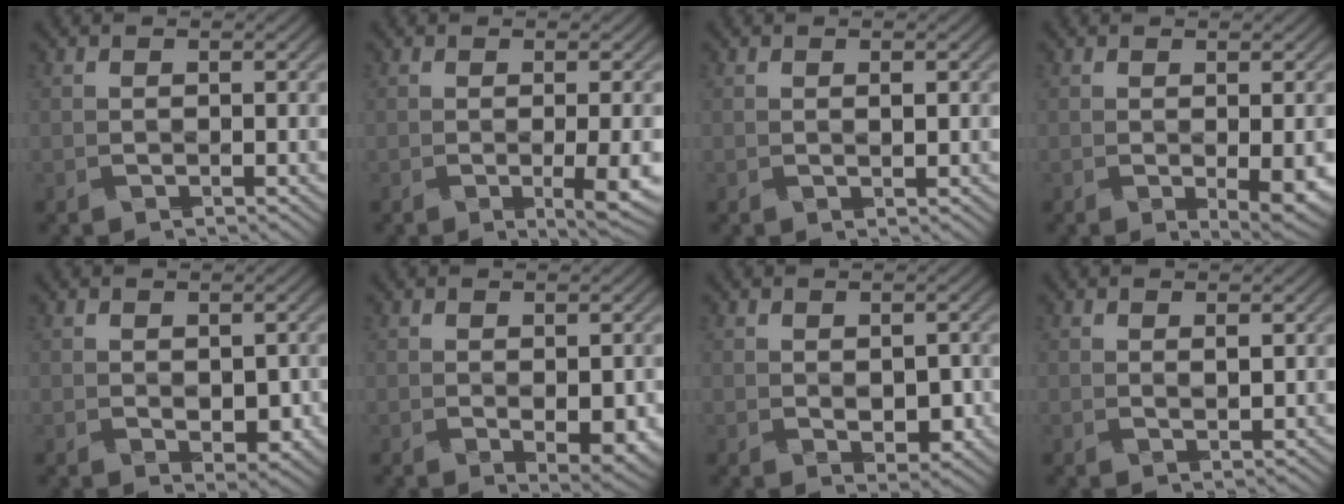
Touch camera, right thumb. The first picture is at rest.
{"total": 3.7, "force": [-0.5, 0.6, 3.6], "torque": [-0.063, -0.004, -0.006]}
{"total": 0.8, "force": [0.2, 0.2, 0.7], "torque": [-0.011, -0.002, 0.004]}
{"total": 3.4, "force": [-0.4, 0.9, 3.3], "torque": [-0.055, -0.011, -0.001]}
{"total": 2.9, "force": [-0.3, 1.8, 2.3], "torque": [-0.037, -0.011, 0.004]}
{"total": 3.7, "force": [-0.5, 1.7, 3.2], "torque": [-0.054, -0.014, 0.002]}
{"total": 3.2, "force": [-0.3, 1.9, 2.5], "torque": [-0.042, -0.011, 0.003]}
{"total": 1.1, "force": [0.6, 0.3, 0.8], "torque": [-0.019, -0.004, 0.012]}